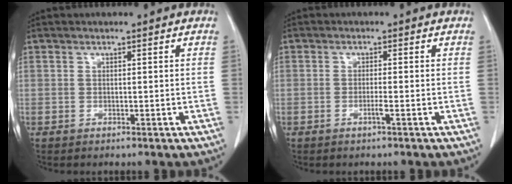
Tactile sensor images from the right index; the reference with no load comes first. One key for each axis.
{"total": 1.4, "fx": -0.6, "fy": -0.3, "fz": 1.2, "tx": -0.024, "ty": -0.002, "tz": -0.012}